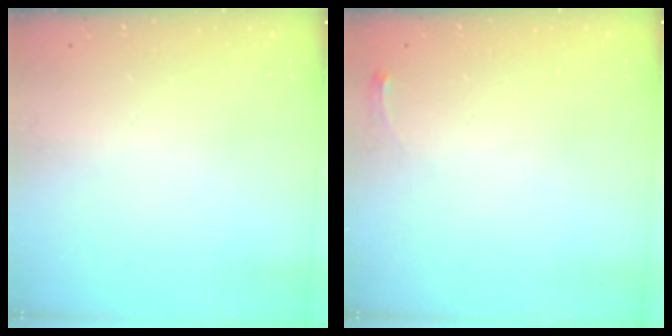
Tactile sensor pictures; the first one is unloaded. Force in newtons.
{"total": 2.8, "press": 2.8, "slide": 0.4}